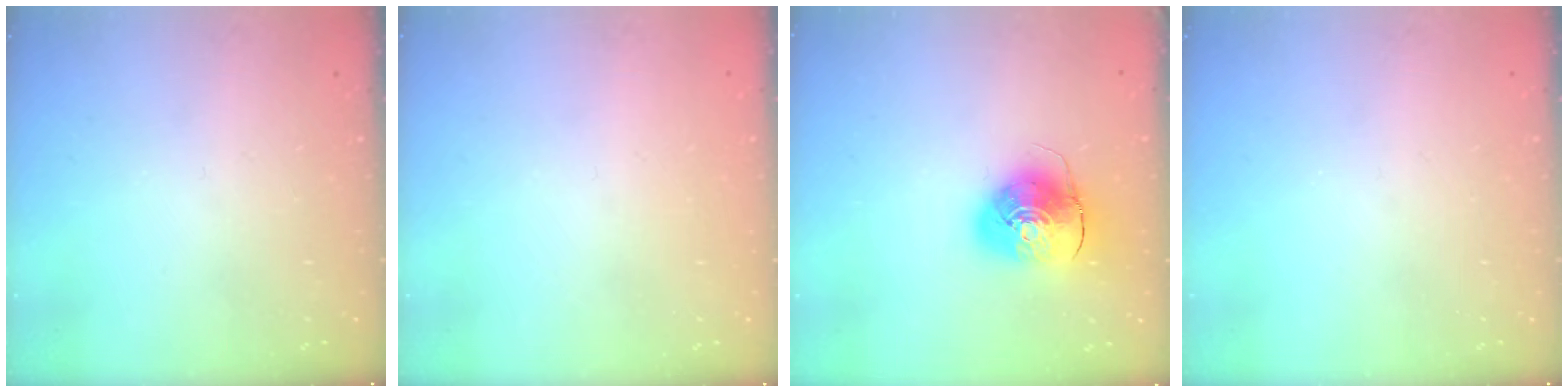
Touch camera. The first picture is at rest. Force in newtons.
{"total": 0.7, "press": 0.7, "slide": 0.1}
{"total": 9.7, "press": 9.6, "slide": 1.4}
{"total": 0.0}